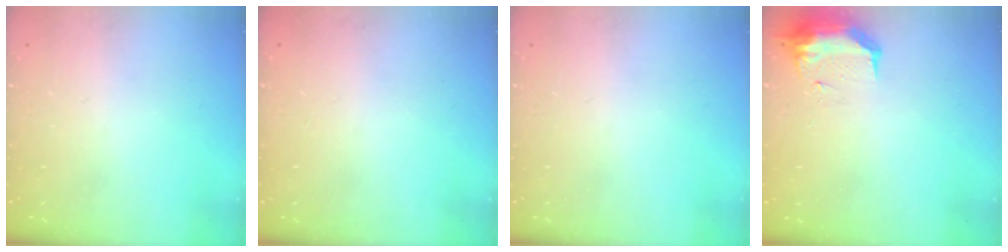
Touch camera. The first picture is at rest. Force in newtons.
{"total": 0.0}
{"total": 0.0}
{"total": 9.9, "press": 9.1, "slide": 3.9}